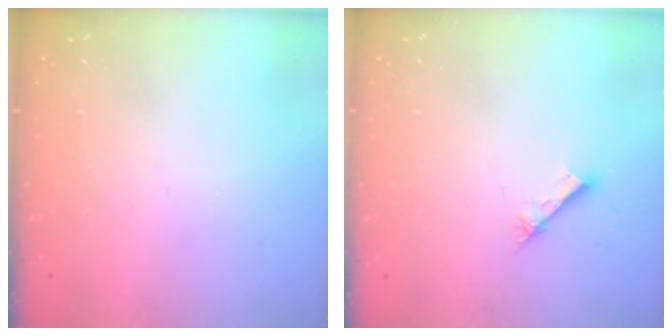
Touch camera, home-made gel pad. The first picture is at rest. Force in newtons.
{"total": 1.5, "press": 1.5, "slide": 0.1}